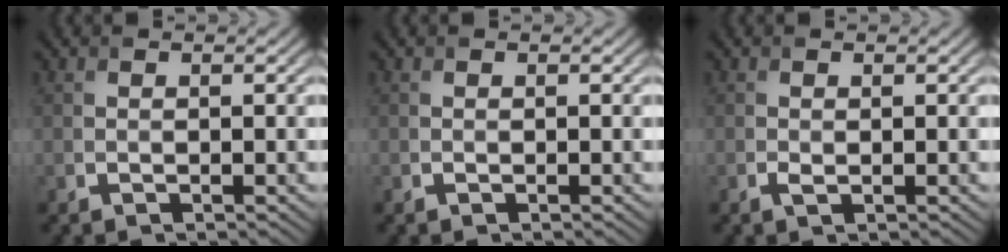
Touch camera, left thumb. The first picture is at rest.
{"total": 0.0}
{"total": 0.7, "force": [-0.2, 0.3, 0.6], "torque": [-0.014, -0.005, -0.003]}